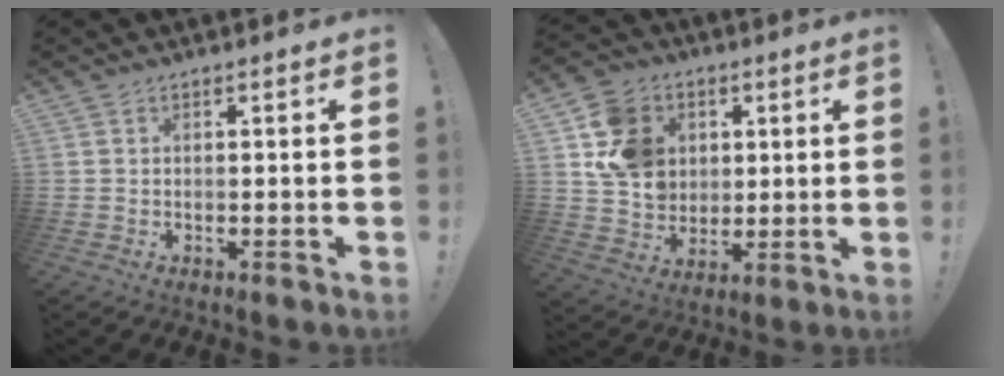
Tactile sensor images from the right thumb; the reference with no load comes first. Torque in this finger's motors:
{"motor_torque": [1.55, 2.37, 0.65, -0.38, 0.36]}